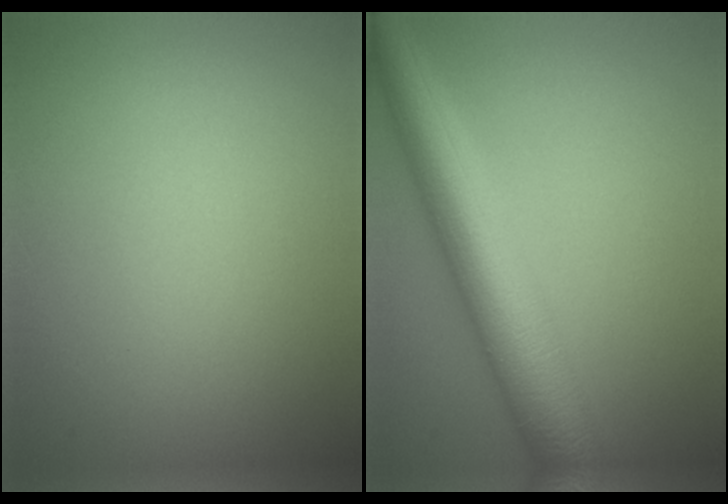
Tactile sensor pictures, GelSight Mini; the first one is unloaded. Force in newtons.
{"total": 8.5, "press": 8.5, "slide": 0.1}